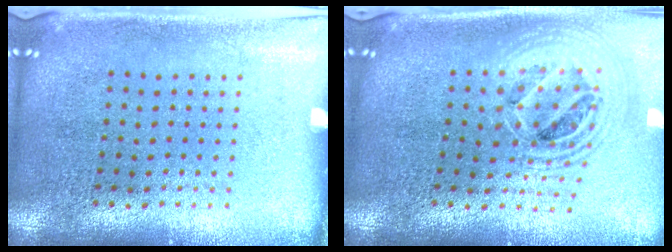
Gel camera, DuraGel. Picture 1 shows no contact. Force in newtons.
{"total": 2.2, "press": 1.7, "slide": 1.4}